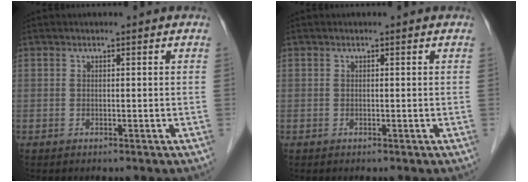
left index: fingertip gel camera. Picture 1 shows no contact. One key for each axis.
{"total": 0.0}